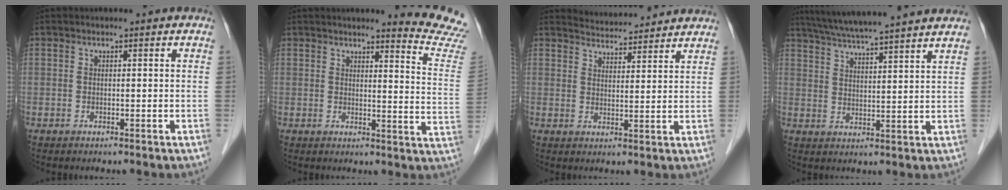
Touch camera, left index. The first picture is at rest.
{"total": 10.3, "force": [10.1, -1.6, 1.0], "torque": [-0.006, -0.112, 0.093]}
{"total": 8.0, "force": [7.9, 0.9, 1.2], "torque": [-0.024, 0.018, 0.106]}
{"total": 17.0, "force": [14.9, -0.2, 8.2], "torque": [-0.142, 0.028, 0.209]}